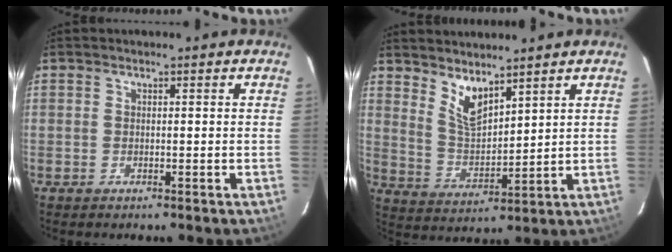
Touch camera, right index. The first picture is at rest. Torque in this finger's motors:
{"motor_torque": [0.08, 0.12, 0.06, 0.03]}